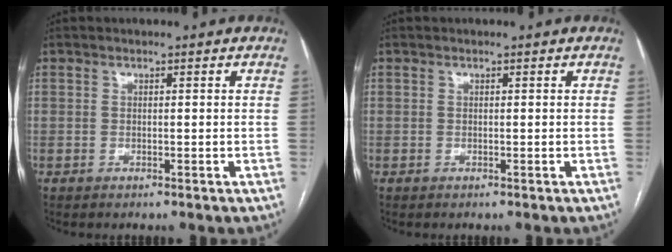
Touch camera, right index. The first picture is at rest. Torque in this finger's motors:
{"motor_torque": [0.00, 0.00, 0.00, 0.00]}